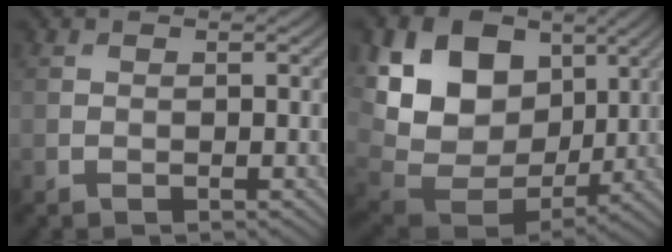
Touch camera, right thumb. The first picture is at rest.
{"total": 15.2, "force": [4.5, 11.0, 9.5], "torque": [-0.211, 0.010, 0.100]}